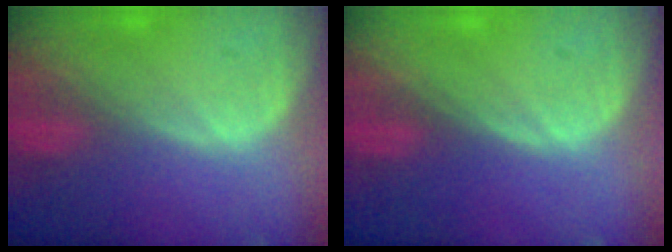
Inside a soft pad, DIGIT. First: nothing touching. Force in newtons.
{"total": 0.0}